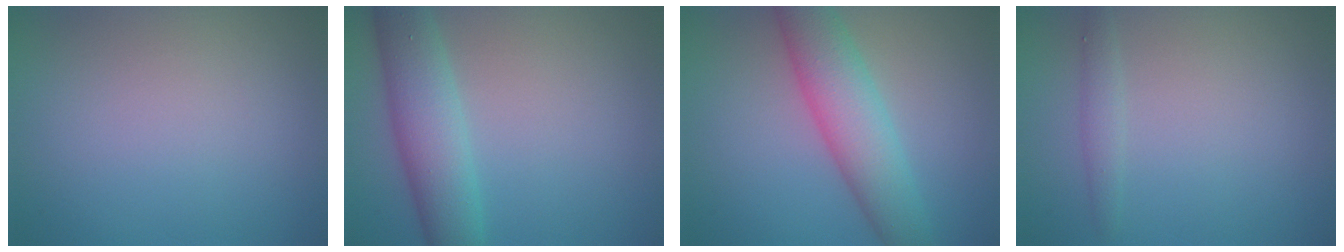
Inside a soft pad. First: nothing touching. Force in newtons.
{"total": 5.8, "press": 5.8, "slide": 0.1}
{"total": 6.5, "press": 6.5, "slide": 0.2}
{"total": 1.2, "press": 1.2, "slide": 0.0}